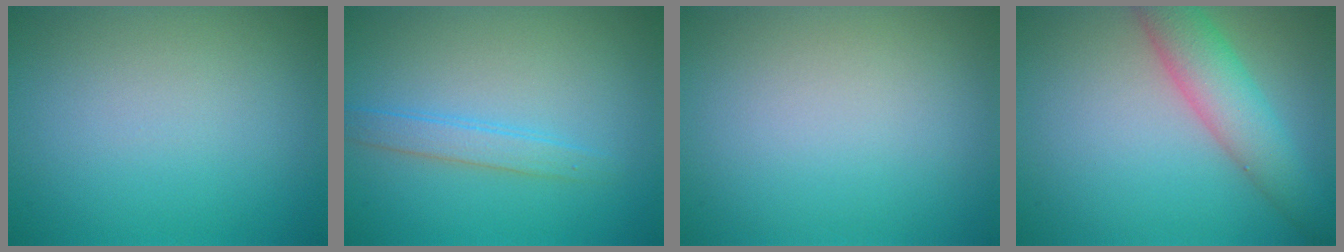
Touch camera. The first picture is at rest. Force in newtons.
{"total": 2.0, "press": 2.0, "slide": 0.1}
{"total": 0.0}
{"total": 4.9, "press": 4.9, "slide": 0.3}